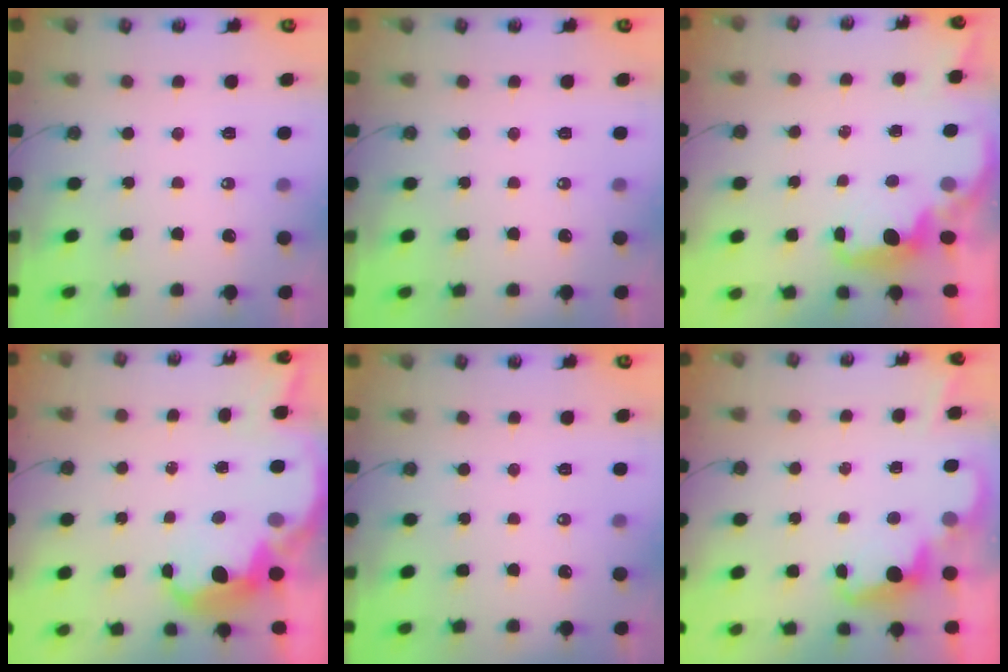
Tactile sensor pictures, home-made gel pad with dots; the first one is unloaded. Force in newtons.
{"total": 0.0}
{"total": 1.6, "press": 1.4, "slide": 0.7}
{"total": 6.9, "press": 6.8, "slide": 0.7}
{"total": 0.0}
{"total": 2.3, "press": 2.2, "slide": 0.5}